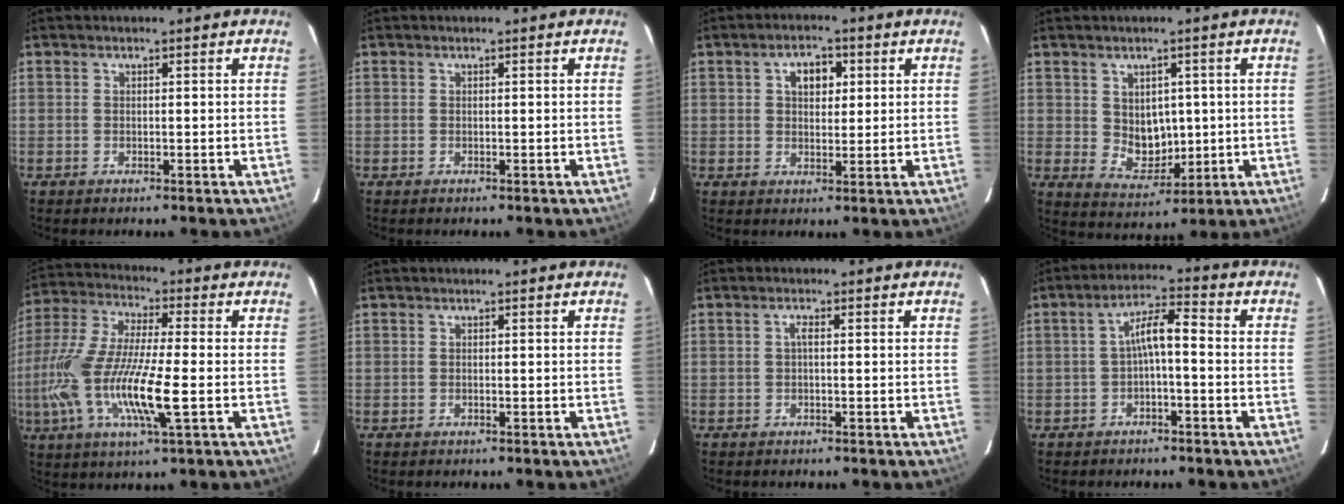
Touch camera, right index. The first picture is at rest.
{"total": 0.0}
{"total": 4.9, "force": [1.7, 3.2, 3.3], "torque": [-0.050, 0.016, 0.030]}
{"total": 6.6, "force": [0.9, 5.4, 3.7], "torque": [-0.063, -0.003, 0.035]}
{"total": 18.4, "force": [-4.2, 3.6, 17.5], "torque": [-0.354, -0.018, -0.085]}
{"total": 0.0}
{"total": 1.0, "force": [-0.1, 0.2, 1.0], "torque": [-0.018, 0.006, -0.003]}
{"total": 5.2, "force": [-1.3, 1.2, 4.9], "torque": [-0.096, 0.016, -0.023]}